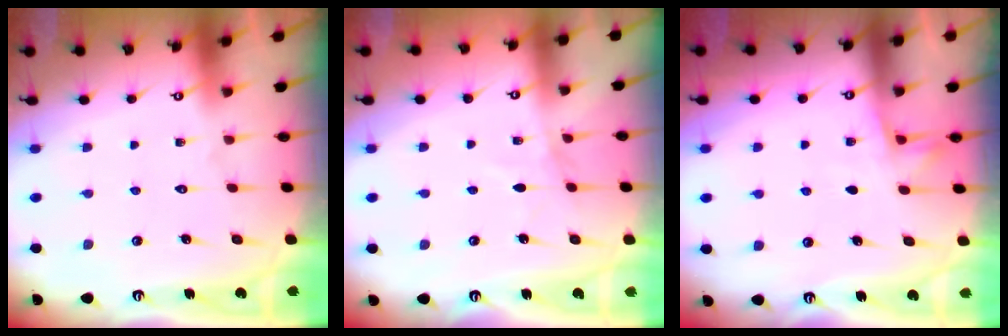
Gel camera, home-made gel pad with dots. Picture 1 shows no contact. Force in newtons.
{"total": 2.6, "press": 2.6, "slide": 0.3}
{"total": 5.8, "press": 5.8, "slide": 0.3}